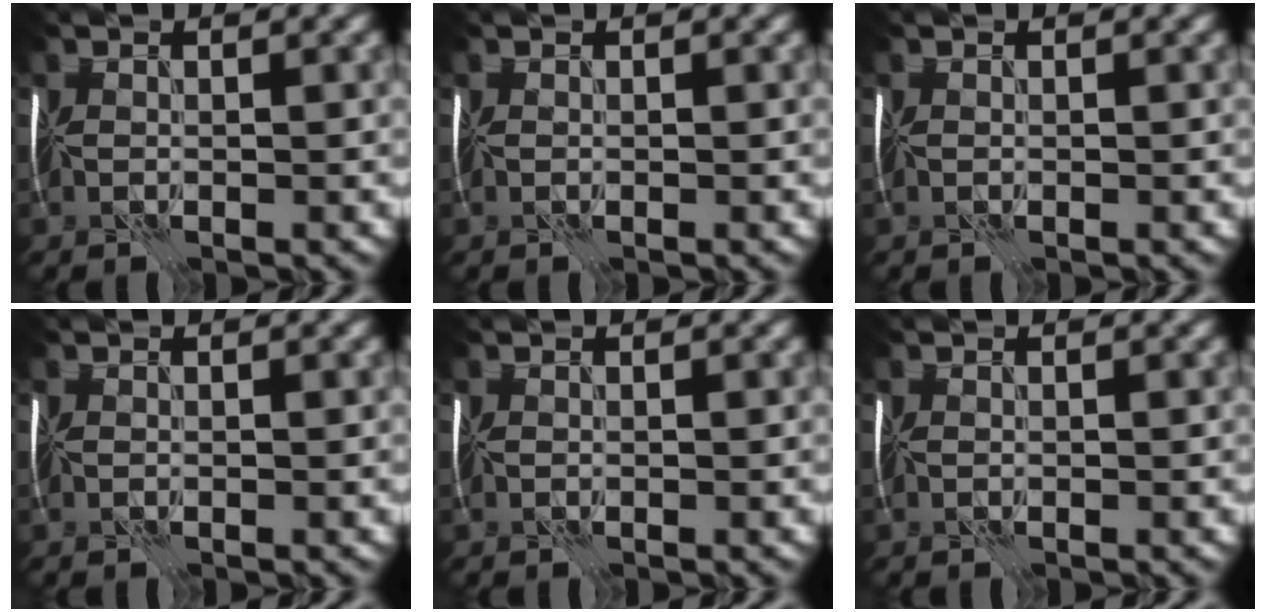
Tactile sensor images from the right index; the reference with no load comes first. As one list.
[{"total": 0.0}, {"total": 0.0}, {"total": 0.0}, {"total": 0.0}, {"total": 0.0}]